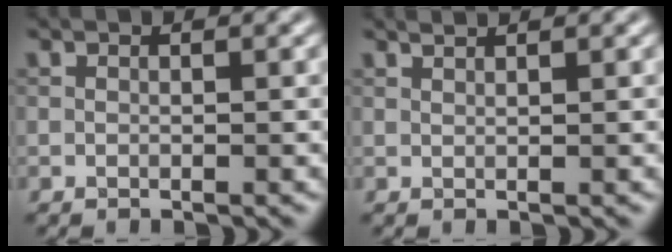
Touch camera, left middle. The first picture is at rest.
{"total": 1.1, "force": [1.0, 0.1, 0.5], "torque": [-0.002, -0.001, 0.010]}